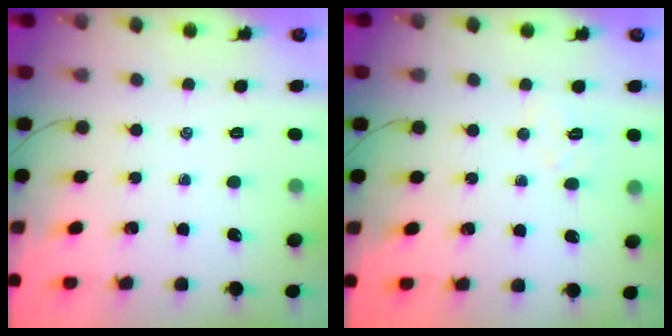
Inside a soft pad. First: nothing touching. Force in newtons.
{"total": 4.7, "press": 4.6, "slide": 1.0}